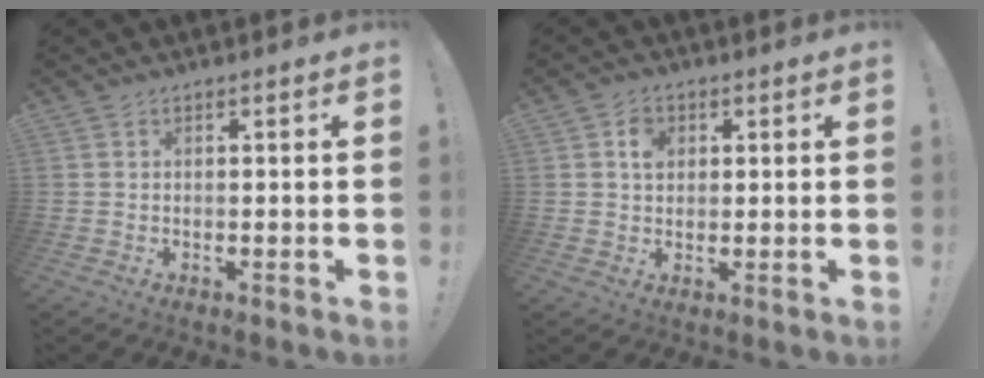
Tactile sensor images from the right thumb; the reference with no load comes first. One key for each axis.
{"total": 4.6, "fx": 1.6, "fy": 3.7, "fz": 2.2, "tx": -0.025, "ty": -0.004, "tz": 0.026}